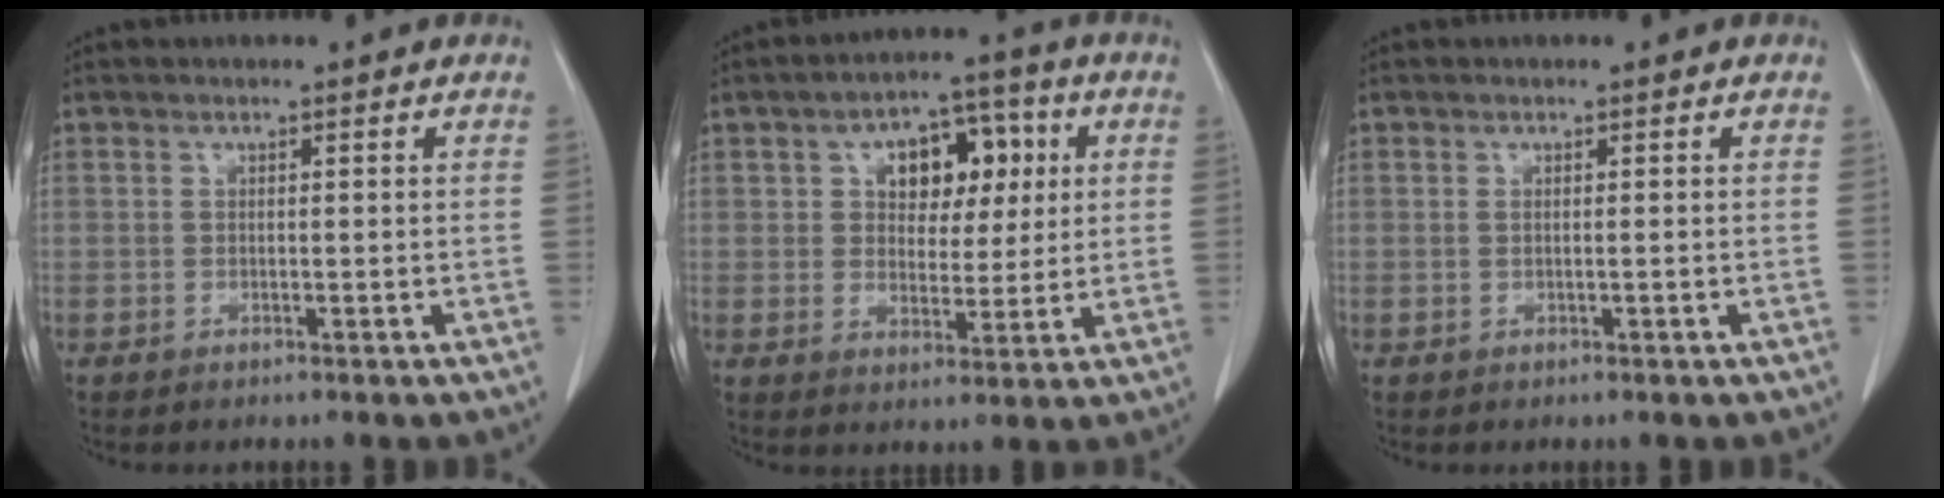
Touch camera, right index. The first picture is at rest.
{"total": 11.9, "force": [3.2, 7.5, 8.7], "torque": [-0.140, 0.032, 0.057]}
{"total": 0.8, "force": [-0.1, 0.3, 0.8], "torque": [-0.023, 0.004, 0.004]}